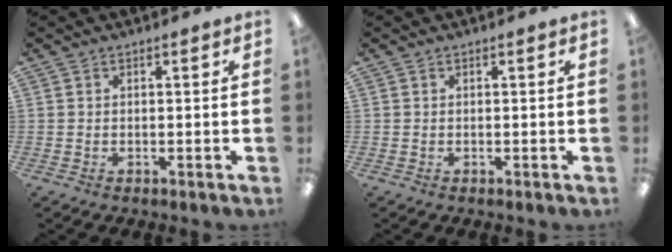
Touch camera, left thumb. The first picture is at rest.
{"total": 0.0}